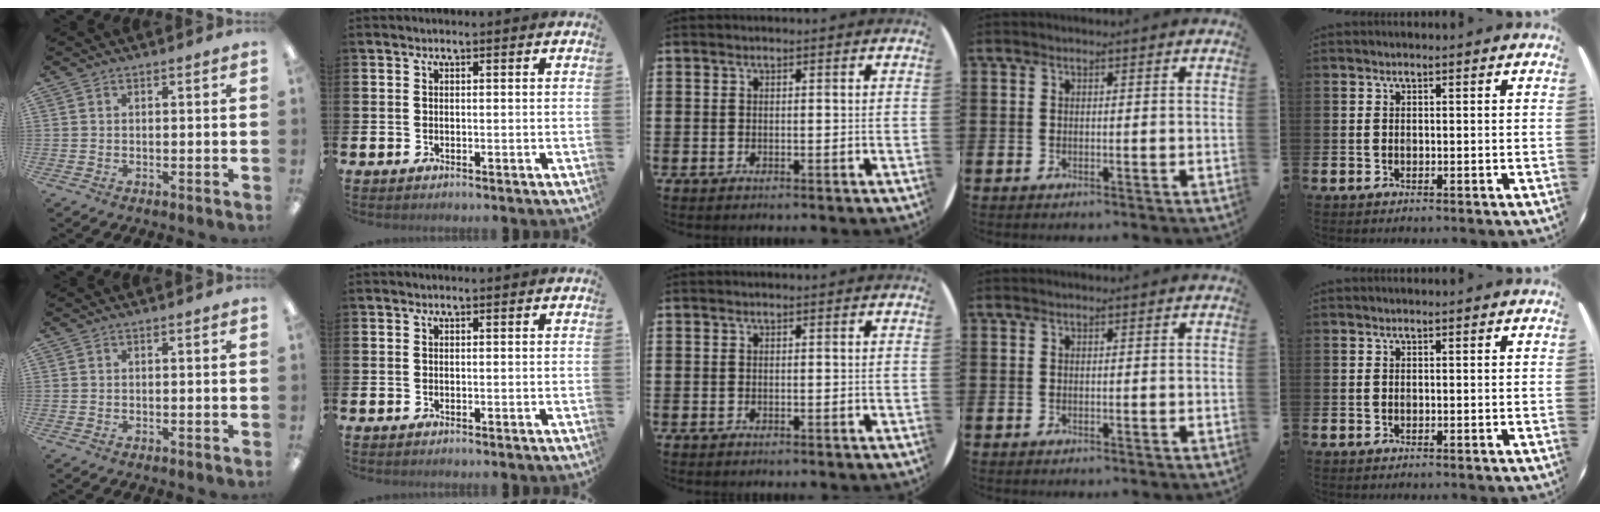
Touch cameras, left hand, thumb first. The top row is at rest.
{}